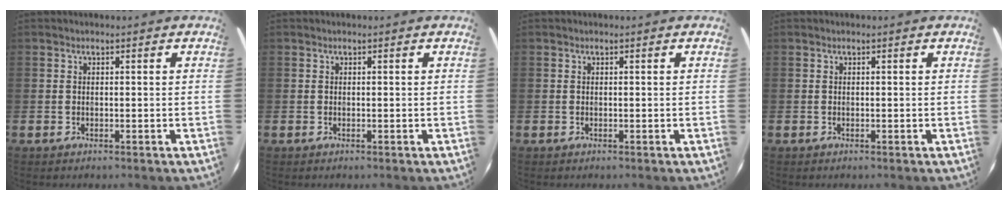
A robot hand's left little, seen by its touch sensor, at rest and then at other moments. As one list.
[{"total": 0.0}, {"total": 0.0}, {"total": 0.0}]